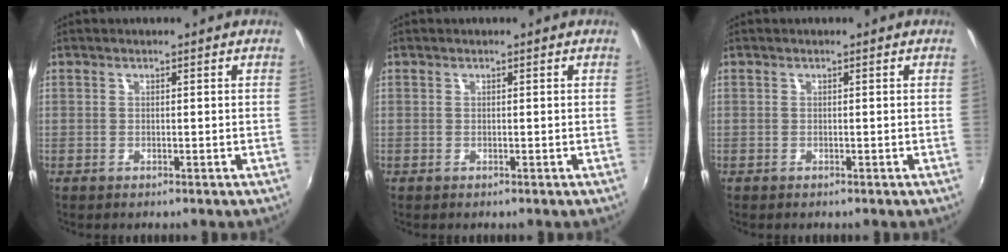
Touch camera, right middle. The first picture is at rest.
{"total": 0.0}
{"total": 0.0}